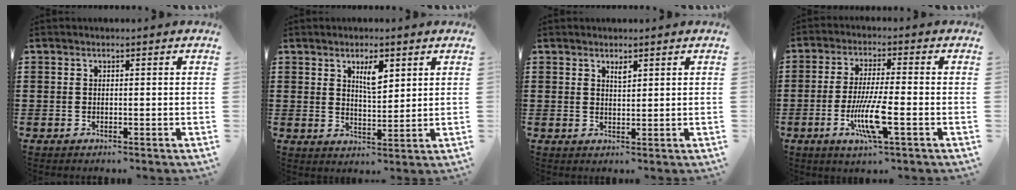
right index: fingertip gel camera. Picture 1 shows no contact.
{"total": 4.3, "force": [2.3, 1.5, 3.3], "torque": [-0.047, -0.004, 0.033]}
{"total": 1.6, "force": [1.2, 0.5, 0.9], "torque": [-0.012, -0.001, 0.018]}
{"total": 8.4, "force": [-2.8, 1.2, 7.8], "torque": [-0.161, -0.017, -0.055]}